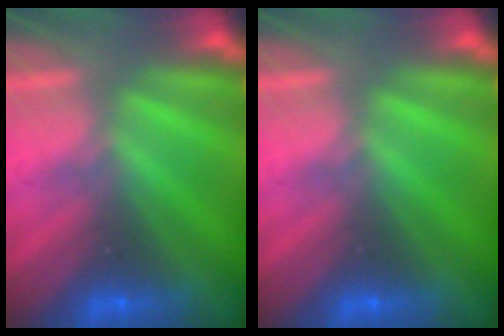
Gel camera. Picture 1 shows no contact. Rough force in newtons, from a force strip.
{"total": 0.0}